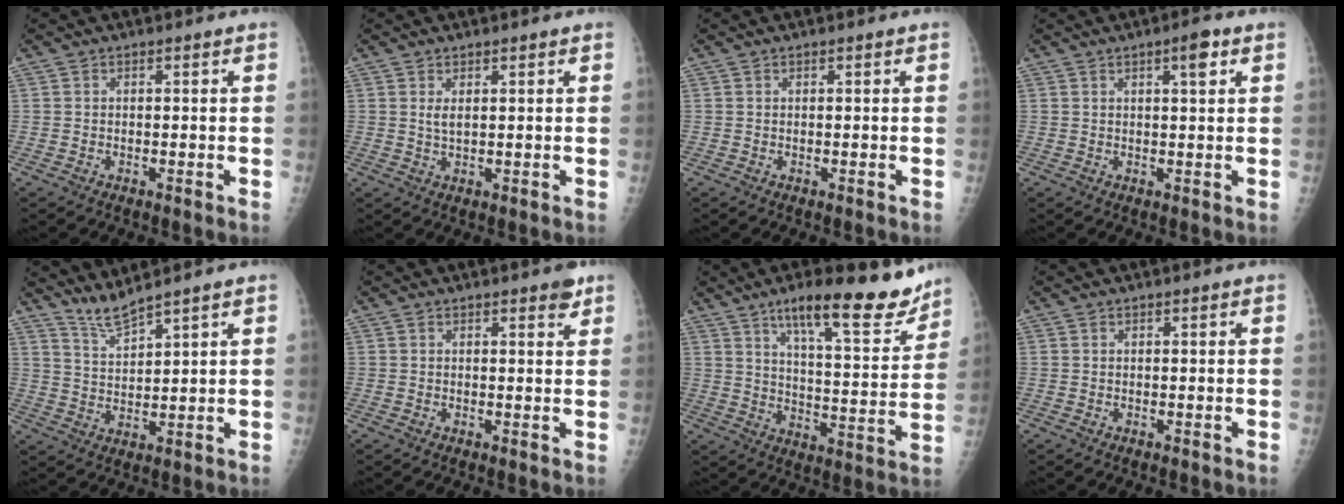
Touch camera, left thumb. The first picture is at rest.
{"total": 1.8, "force": [0.8, 0.6, 1.5], "torque": [-0.027, -0.006, 0.018]}
{"total": 0.0}
{"total": 3.3, "force": [1.6, 0.7, 2.8], "torque": [-0.038, -0.005, 0.024]}
{"total": 4.6, "force": [4.4, -0.7, 1.3], "torque": [-0.032, -0.040, 0.098]}
{"total": 2.2, "force": [1.6, 0.8, 1.4], "torque": [-0.010, -0.007, 0.018]}
{"total": 18.4, "force": [13.0, 4.7, 12.2], "torque": [-0.139, -0.072, 0.200]}
{"total": 0.0}